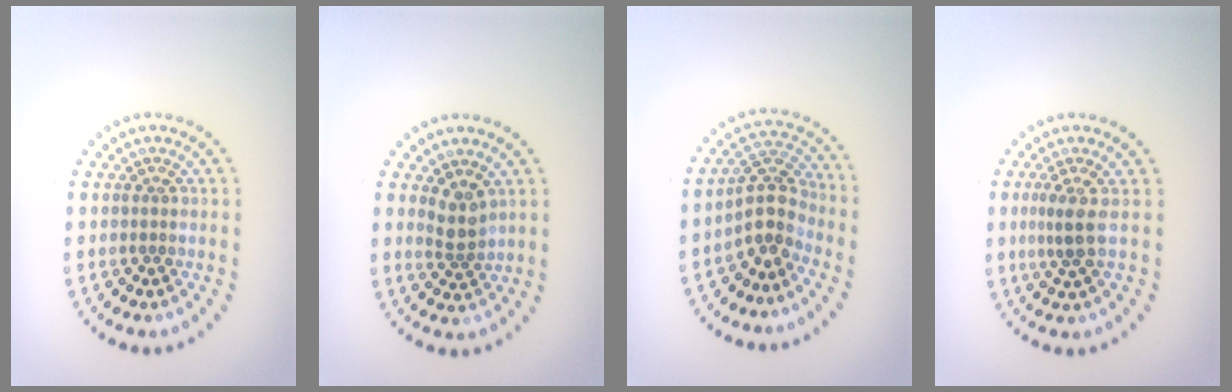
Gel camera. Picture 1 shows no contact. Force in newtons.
{"total": 2.1, "press": 1.7, "slide": 1.2}
{"total": 3.6, "press": 3.2, "slide": 1.6}
{"total": 2.3, "press": 1.6, "slide": 1.5}